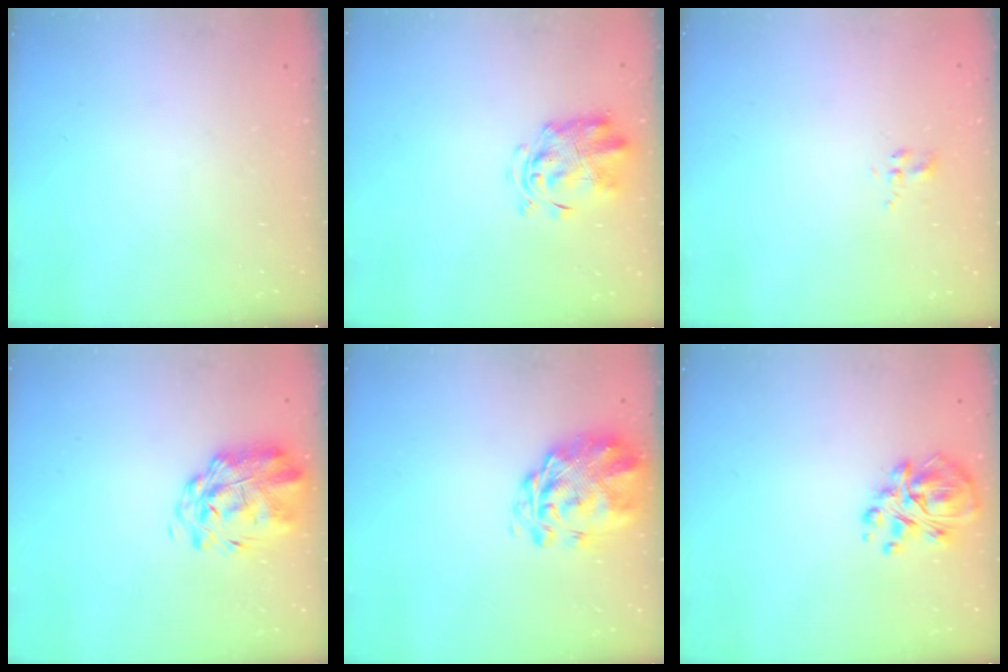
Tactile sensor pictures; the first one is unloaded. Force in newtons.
{"total": 3.0, "press": 2.9, "slide": 0.6}
{"total": 2.3, "press": 2.0, "slide": 1.1}
{"total": 3.2, "press": 2.8, "slide": 1.6}
{"total": 3.3, "press": 2.9, "slide": 1.7}
{"total": 10.7, "press": 10.1, "slide": 3.4}